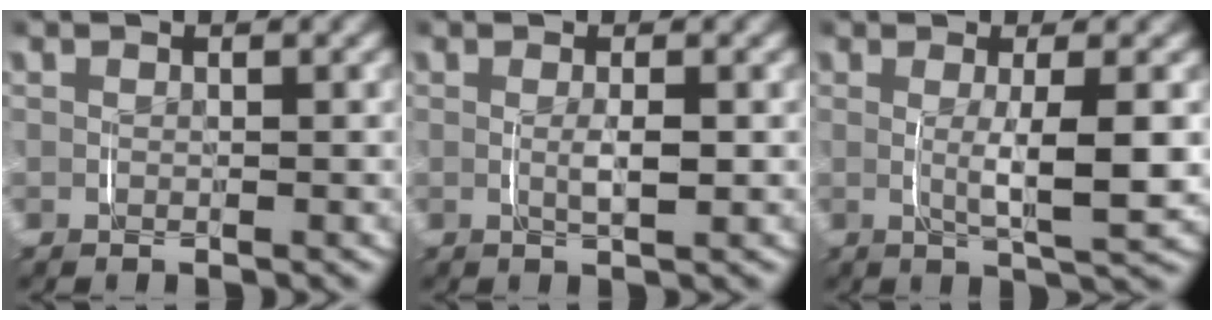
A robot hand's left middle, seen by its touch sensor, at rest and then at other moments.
{"total": 1.7, "force": [0.1, 0.2, 1.6], "torque": [-0.032, -0.003, 0.004]}
{"total": 4.1, "force": [0.5, 0.5, 4.1], "torque": [-0.071, -0.010, 0.012]}